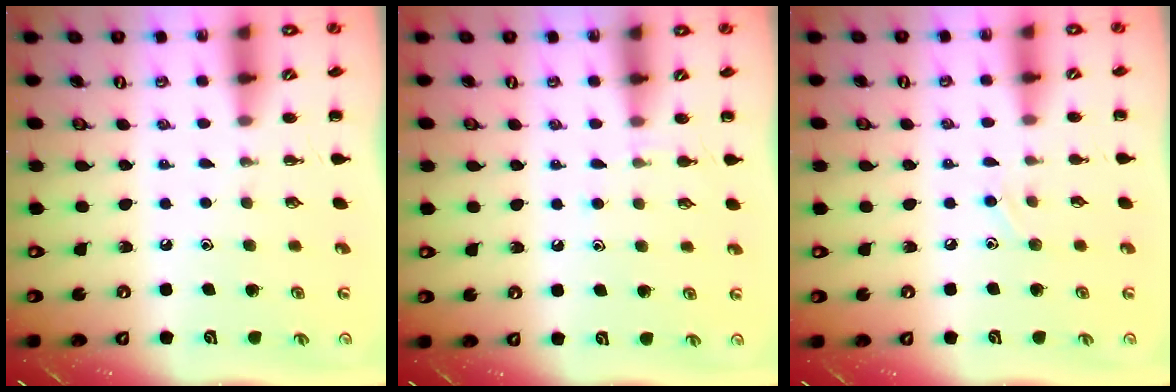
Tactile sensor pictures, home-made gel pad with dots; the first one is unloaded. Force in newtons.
{"total": 4.3, "press": 3.9, "slide": 1.6}
{"total": 5.7, "press": 5.4, "slide": 1.9}